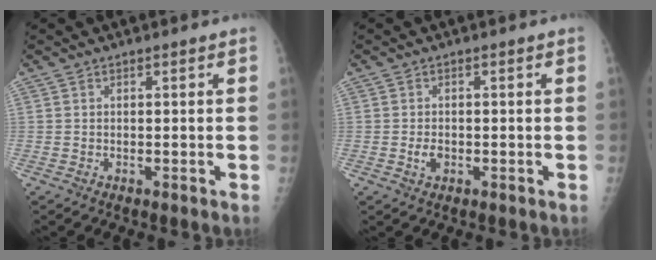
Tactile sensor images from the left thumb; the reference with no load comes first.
{"total": 2.0, "force": [-0.5, 1.4, 1.4], "torque": [-0.023, 0.001, -0.008]}